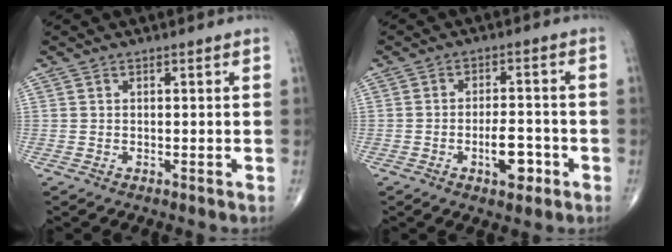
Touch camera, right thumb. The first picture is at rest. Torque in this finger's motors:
{"motor_torque": [1.82, 1.80, 1.66, -0.78, 0.58]}